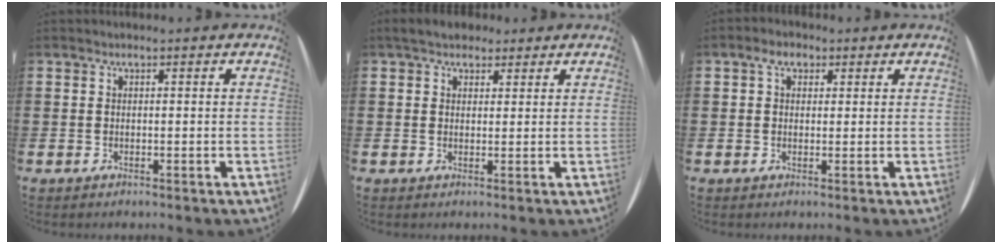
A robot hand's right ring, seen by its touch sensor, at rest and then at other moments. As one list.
[{"total": 2.3, "force": [1.9, 1.2, 0.4], "torque": [-0.015, 0.008, 0.036]}, {"total": 2.4, "force": [1.3, 1.6, 1.0], "torque": [-0.026, 0.011, 0.023]}]